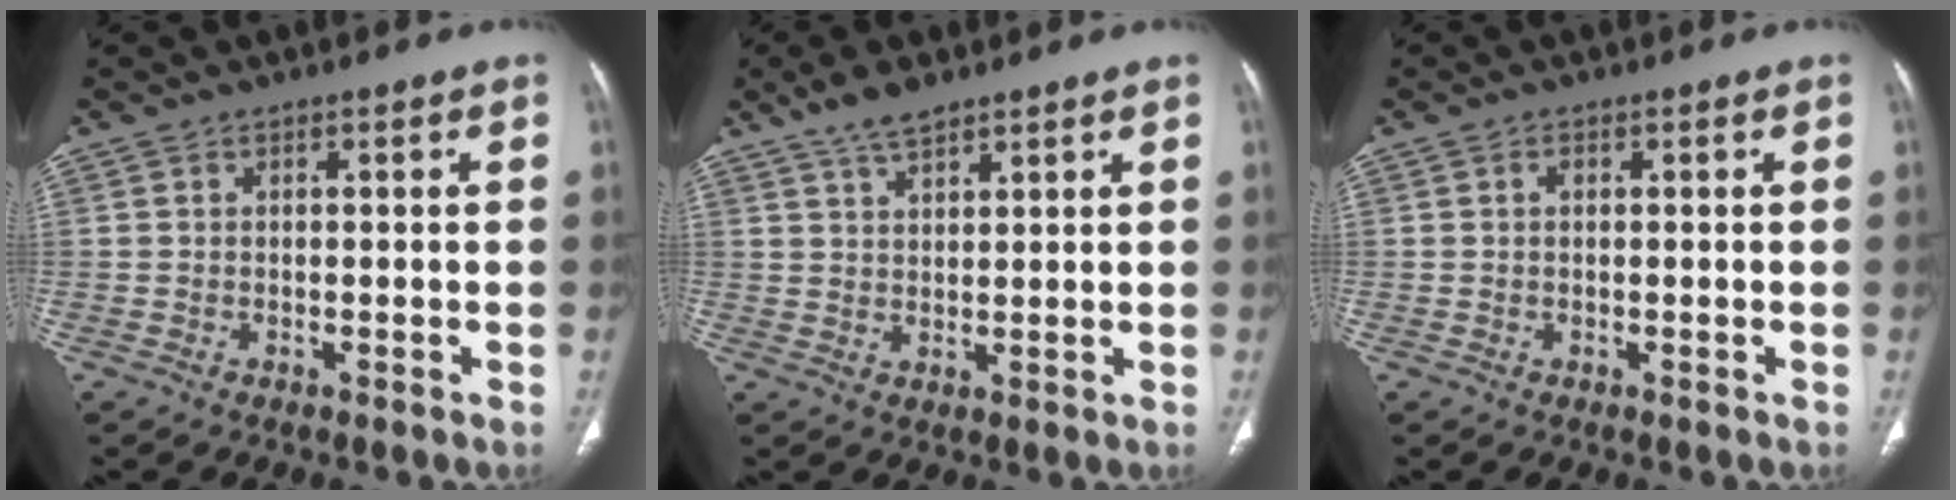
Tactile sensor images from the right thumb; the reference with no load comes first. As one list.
[{"total": 5.3, "force": [4.0, 1.8, 2.9], "torque": [-0.049, -0.015, 0.079]}, {"total": 0.7, "force": [0.1, 0.5, 0.5], "torque": [-0.007, 0.002, -0.001]}]